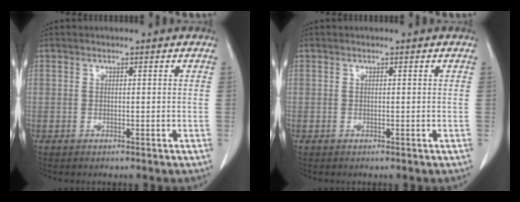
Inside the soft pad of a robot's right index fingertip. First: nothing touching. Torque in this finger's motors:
{"motor_torque": [0.00, 0.00, 0.00, 0.00]}